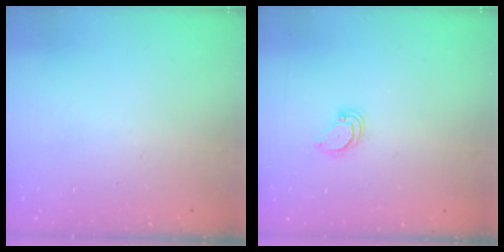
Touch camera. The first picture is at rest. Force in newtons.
{"total": 3.7, "press": 3.7, "slide": 0.3}